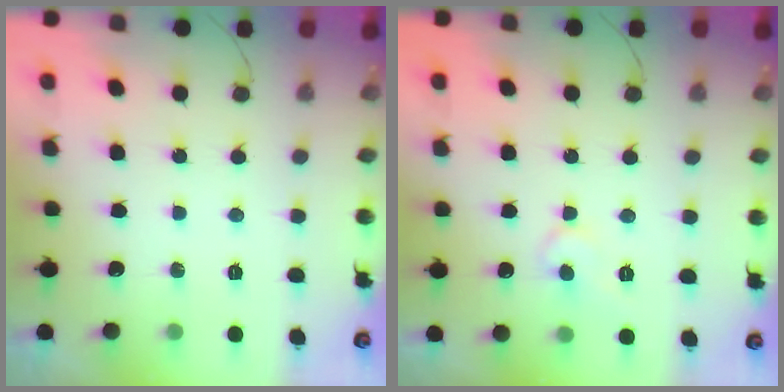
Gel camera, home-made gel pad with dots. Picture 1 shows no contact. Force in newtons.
{"total": 5.5, "press": 5.5, "slide": 0.3}